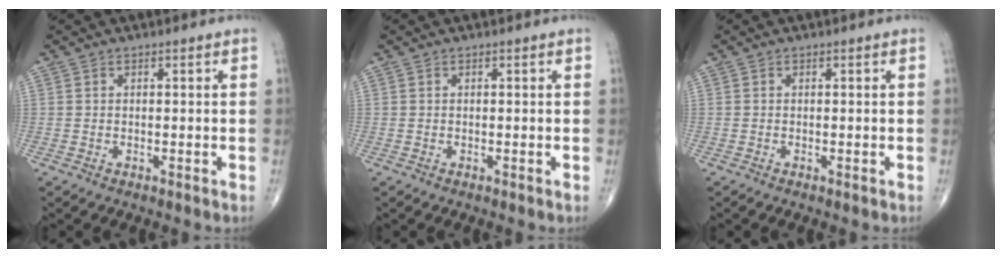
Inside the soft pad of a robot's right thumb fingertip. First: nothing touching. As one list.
[{"total": 0.0}, {"total": 0.0}]